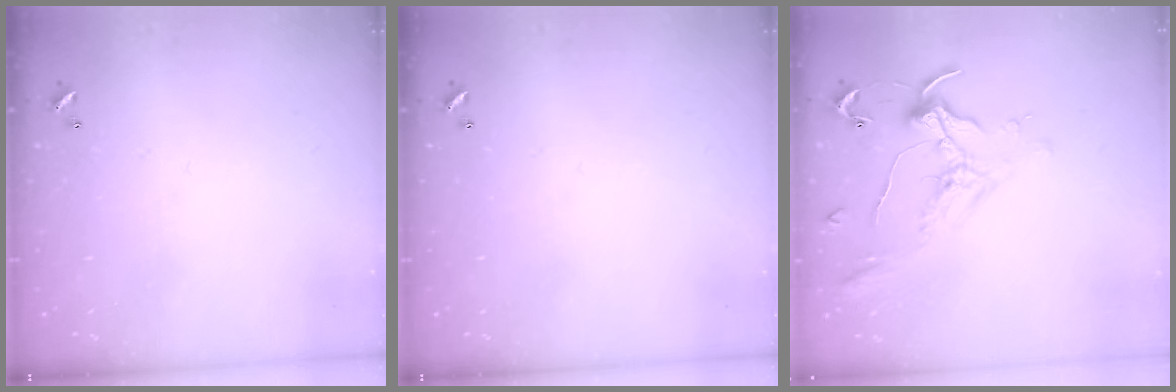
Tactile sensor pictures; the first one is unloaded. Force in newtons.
{"total": 0.0}
{"total": 1.1, "press": 1.0, "slide": 0.4}